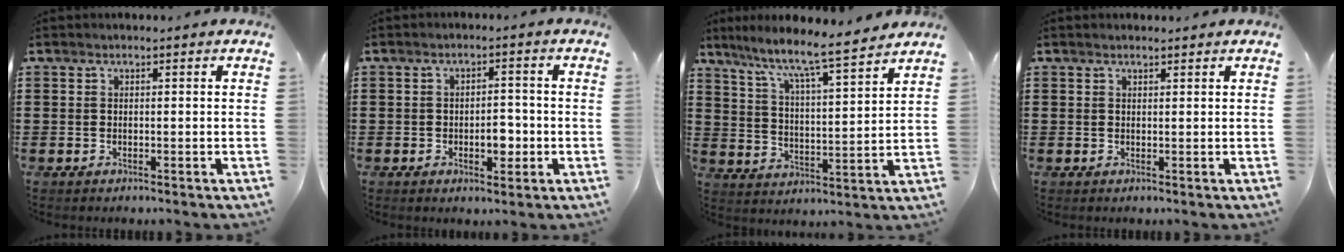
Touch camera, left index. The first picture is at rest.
{"total": 4.1, "force": [-1.0, 2.2, 3.3], "torque": [-0.054, 0.001, -0.021]}
{"total": 6.9, "force": [6.1, -0.3, 3.3], "torque": [-0.089, -0.048, 0.097]}
{"total": 0.7, "force": [0.7, 0.1, 0.3], "torque": [-0.008, 0.000, 0.013]}